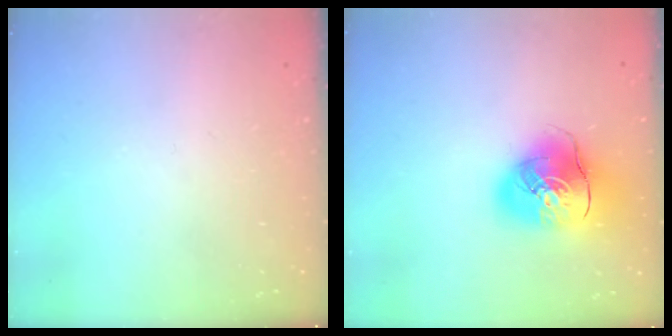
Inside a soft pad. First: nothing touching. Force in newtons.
{"total": 14.8, "press": 14.5, "slide": 2.6}